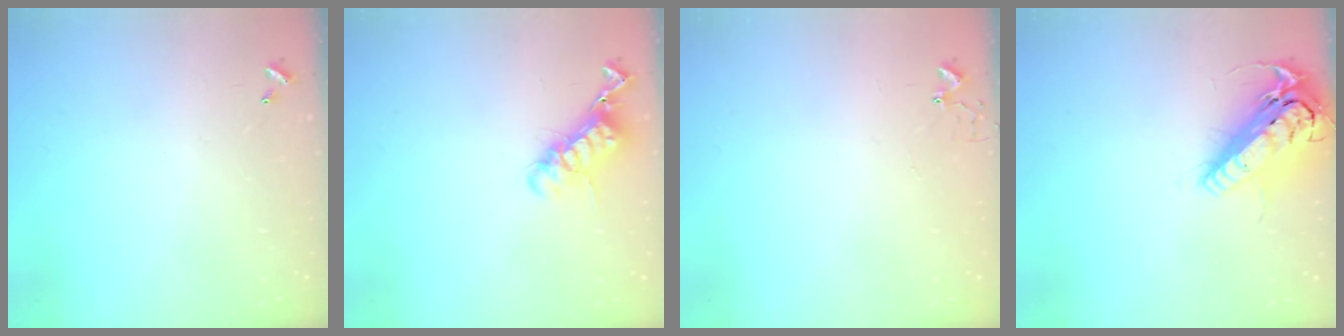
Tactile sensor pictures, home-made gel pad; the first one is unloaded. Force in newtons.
{"total": 12.0, "press": 11.9, "slide": 0.7}
{"total": 2.7, "press": 2.7, "slide": 0.2}
{"total": 17.8, "press": 17.5, "slide": 3.4}